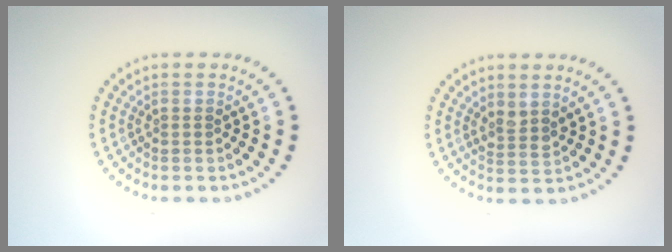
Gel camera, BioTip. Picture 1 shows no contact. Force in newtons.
{"total": 1.5, "press": 1.2, "slide": 0.9}